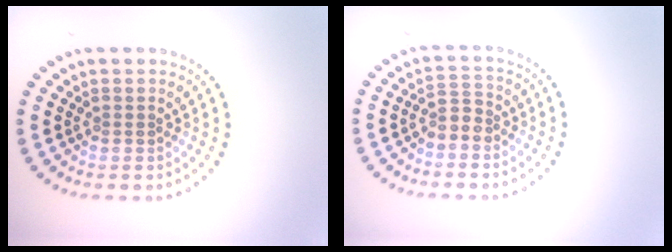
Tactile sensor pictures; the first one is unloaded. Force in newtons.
{"total": 1.7, "press": 1.4, "slide": 0.9}